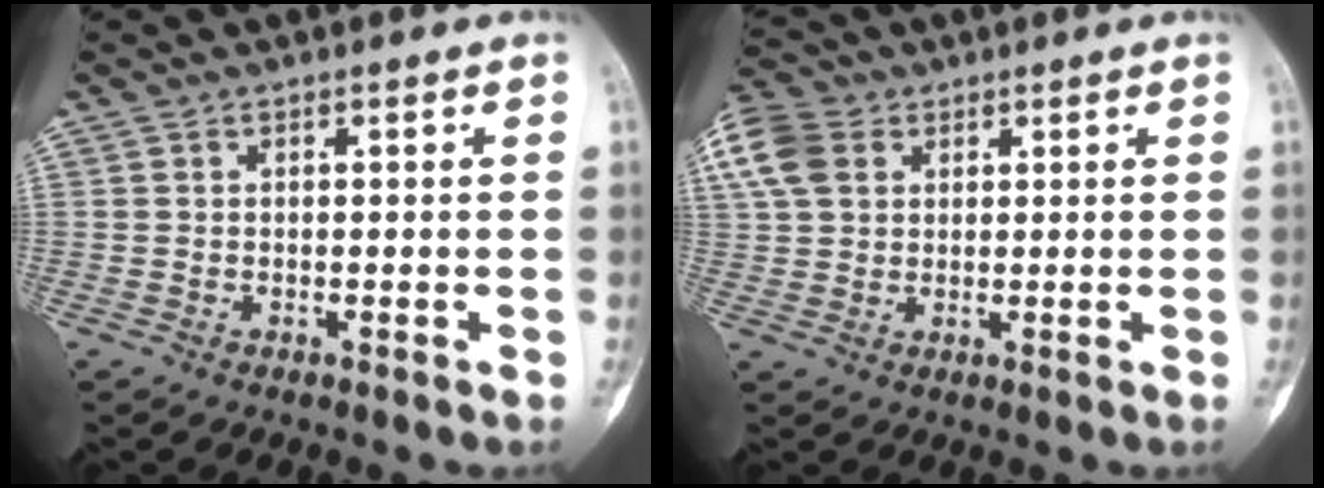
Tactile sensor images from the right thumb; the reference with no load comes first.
{"total": 10.0, "force": [3.7, 7.4, 5.6], "torque": [-0.120, 0.013, 0.069]}